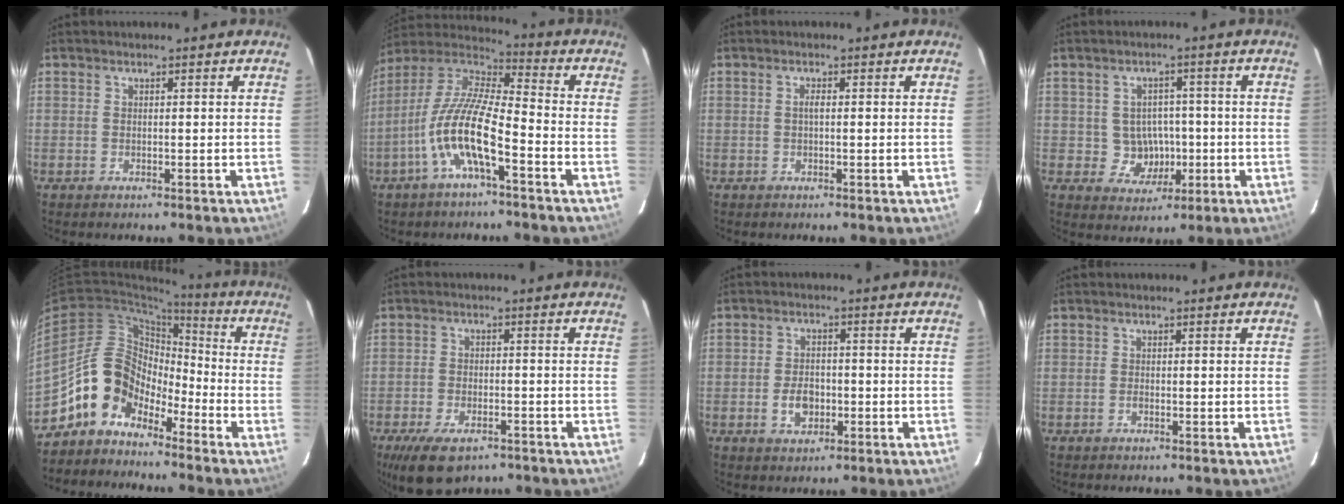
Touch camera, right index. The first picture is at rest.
{"total": 13.6, "force": [-5.6, 3.0, 12.1], "torque": [-0.241, -0.002, -0.115]}
{"total": 1.0, "force": [0.0, 0.3, 1.0], "torque": [-0.019, 0.004, -0.002]}
{"total": 6.0, "force": [-0.8, 5.8, 1.4], "torque": [-0.036, 0.017, 0.007]}
{"total": 10.6, "force": [-7.2, 7.0, 3.4], "torque": [-0.060, 0.039, -0.144]}
{"total": 10.1, "force": [-6.7, 4.8, 5.8], "torque": [-0.131, -0.018, -0.109]}
{"total": 4.9, "force": [-1.5, 3.4, 3.3], "torque": [-0.062, 0.007, -0.021]}
{"total": 0.5, "force": [-0.3, 0.3, 0.3], "torque": [-0.004, 0.001, -0.007]}